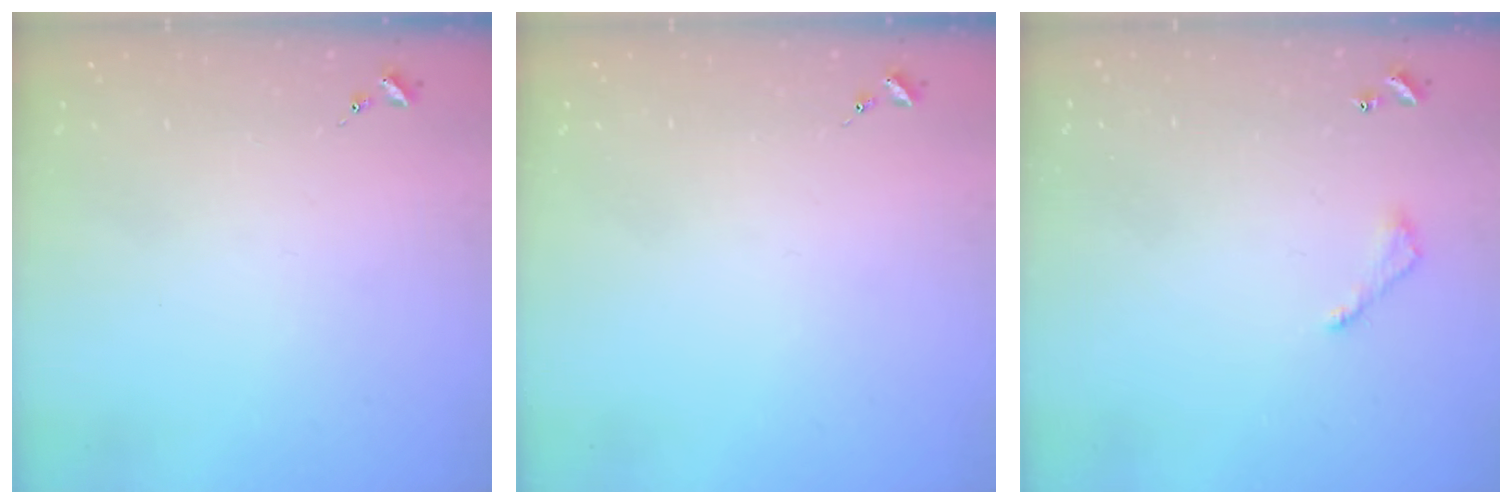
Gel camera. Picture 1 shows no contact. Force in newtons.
{"total": 0.0}
{"total": 6.0, "press": 6.0, "slide": 0.6}